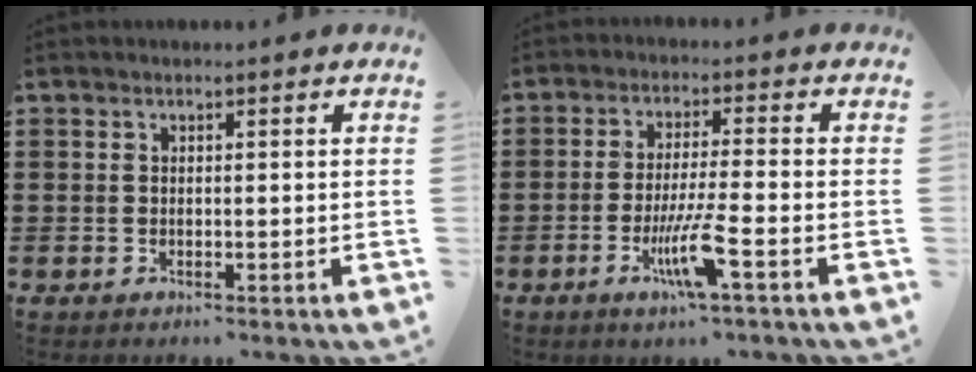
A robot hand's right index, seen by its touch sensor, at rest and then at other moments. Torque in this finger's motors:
{"motor_torque": [2.14, 0.00, 0.59, 0.13]}